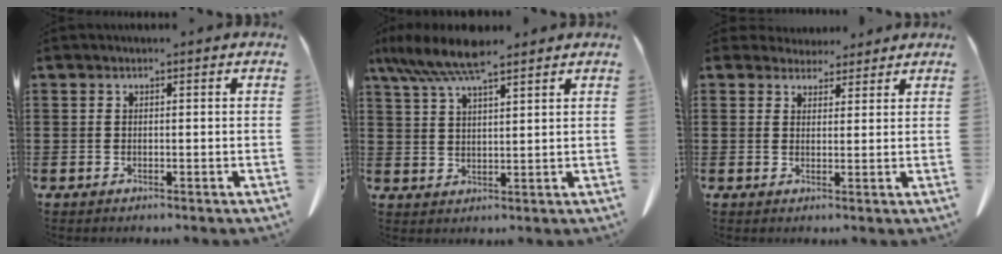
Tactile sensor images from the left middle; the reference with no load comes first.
{"total": 7.8, "force": [5.9, 1.2, 5.0], "torque": [-0.113, -0.016, 0.106]}
{"total": 3.6, "force": [3.3, 1.4, 0.5], "torque": [-0.012, -0.006, 0.062]}